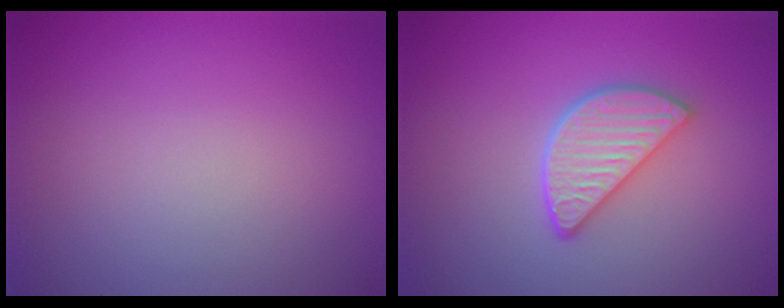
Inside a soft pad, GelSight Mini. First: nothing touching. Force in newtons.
{"total": 4.1, "press": 3.3, "slide": 2.5}